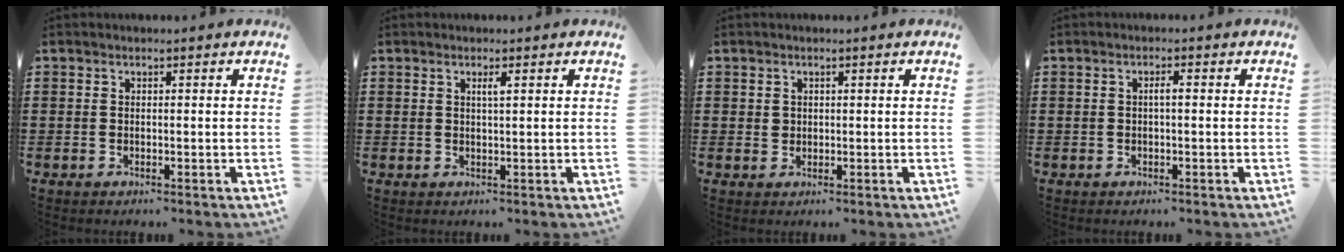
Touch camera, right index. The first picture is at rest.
{"total": 1.2, "force": [0.5, 0.1, 1.1], "torque": [-0.023, 0.000, 0.008]}
{"total": 1.0, "force": [0.4, 0.9, 0.3], "torque": [-0.008, 0.004, 0.008]}
{"total": 1.4, "force": [-0.1, 0.2, 1.4], "torque": [-0.026, 0.002, -0.004]}